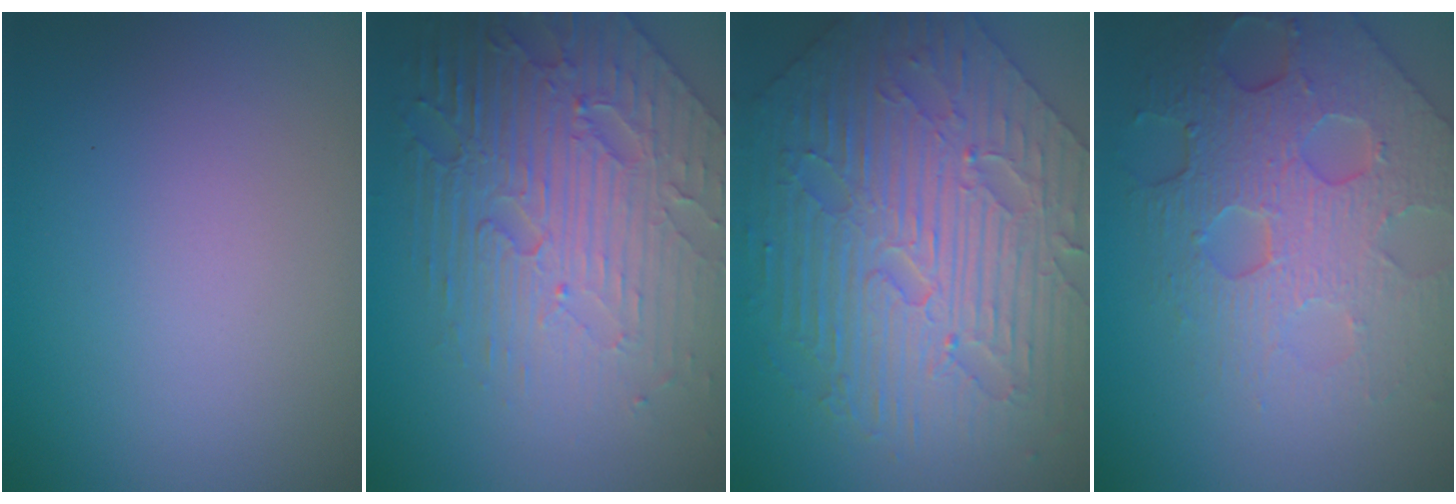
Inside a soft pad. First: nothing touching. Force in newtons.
{"total": 7.9, "press": 5.6, "slide": 5.7}
{"total": 8.6, "press": 6.8, "slide": 5.2}
{"total": 7.7, "press": 5.7, "slide": 5.2}